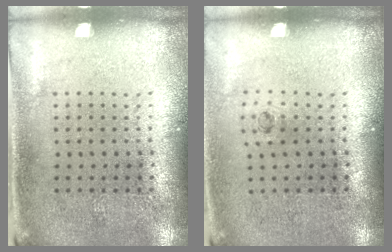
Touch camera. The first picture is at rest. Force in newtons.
{"total": 0.5, "press": 0.2, "slide": 0.4}